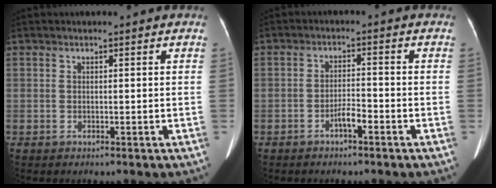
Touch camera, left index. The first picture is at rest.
{"total": 2.3, "force": [-1.4, 0.4, 1.8], "torque": [-0.030, 0.003, -0.025]}